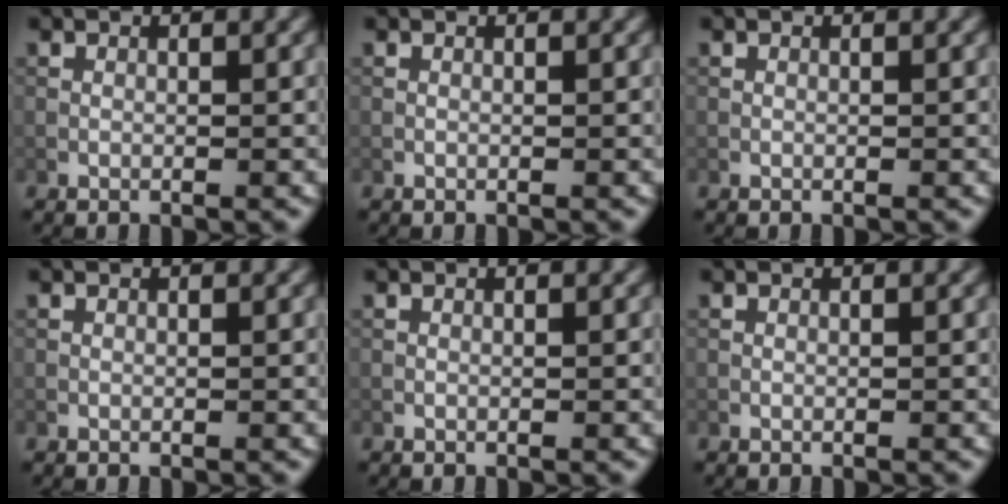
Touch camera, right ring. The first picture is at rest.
{"total": 0.0}
{"total": 0.0}
{"total": 0.0}
{"total": 0.0}
{"total": 0.0}